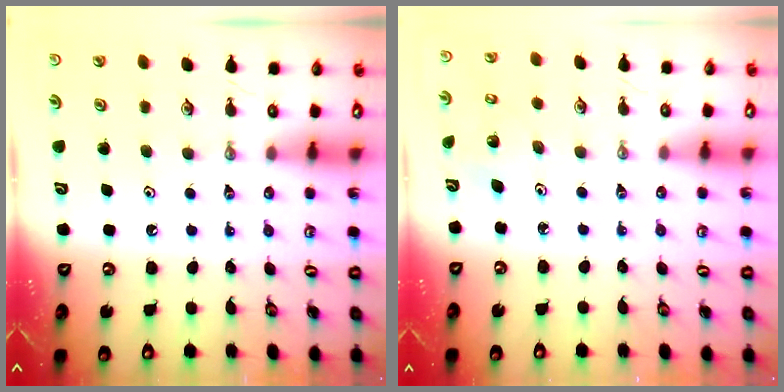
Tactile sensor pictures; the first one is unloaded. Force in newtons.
{"total": 2.2, "press": 2.2, "slide": 0.2}